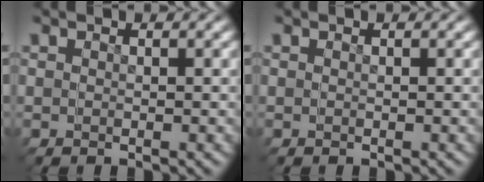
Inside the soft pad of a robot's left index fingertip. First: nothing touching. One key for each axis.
{"total": 0.0}